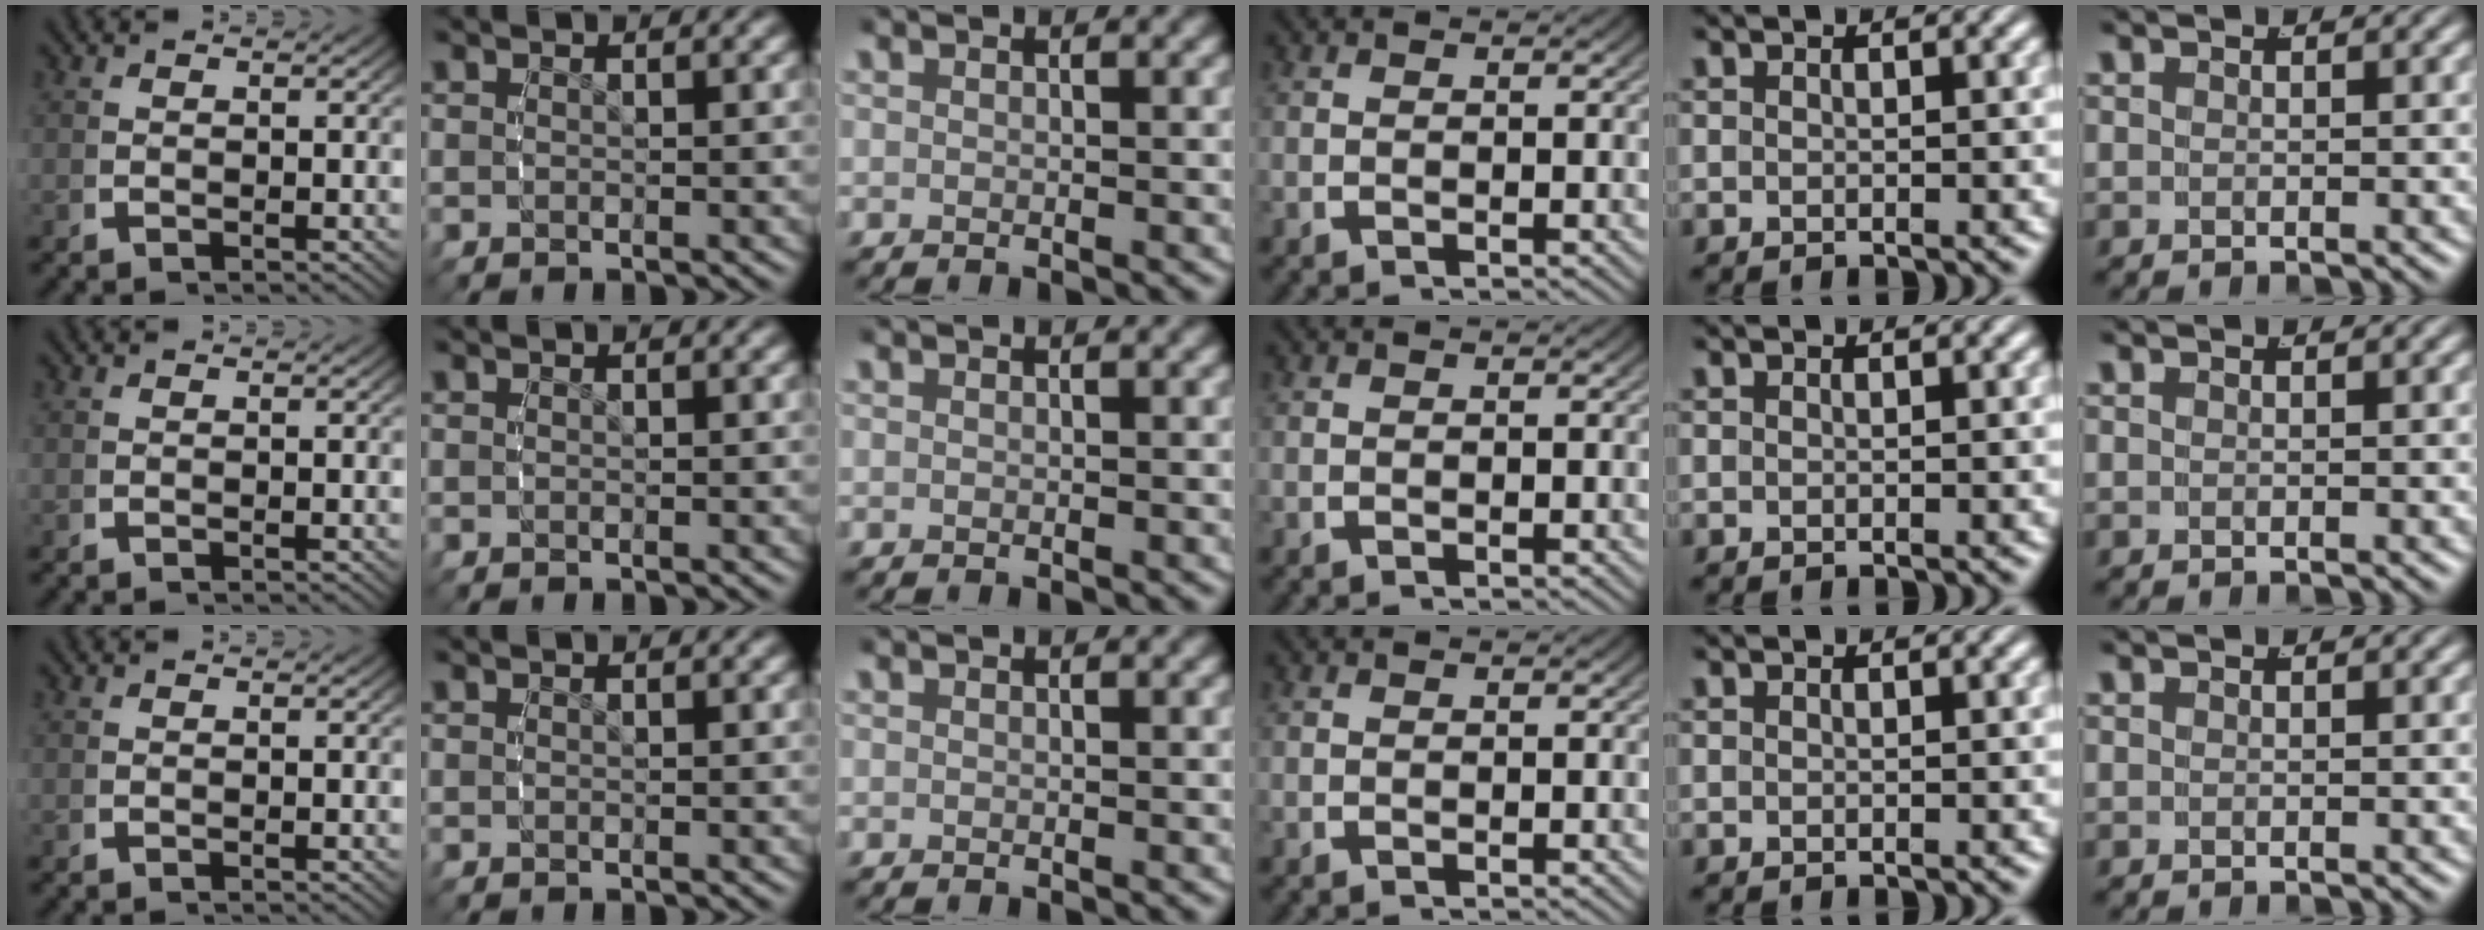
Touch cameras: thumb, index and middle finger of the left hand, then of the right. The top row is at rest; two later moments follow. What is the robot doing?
{"motion": "reach", "object": "stress ball aka squeeze ball"}